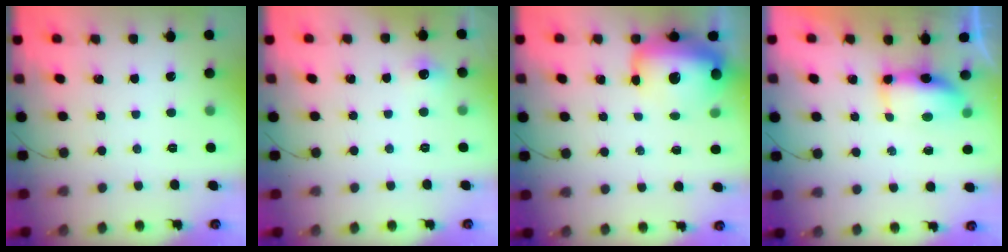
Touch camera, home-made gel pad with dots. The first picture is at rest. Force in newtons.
{"total": 4.5, "press": 4.3, "slide": 1.3}
{"total": 24.4, "press": 21.3, "slide": 11.9}
{"total": 7.4, "press": 7.0, "slide": 2.3}